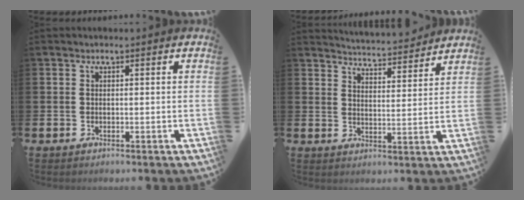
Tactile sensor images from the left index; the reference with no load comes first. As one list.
[{"total": 5.0, "force": [5.0, 0.1, 0.1], "torque": [-0.017, -0.039, 0.087]}]